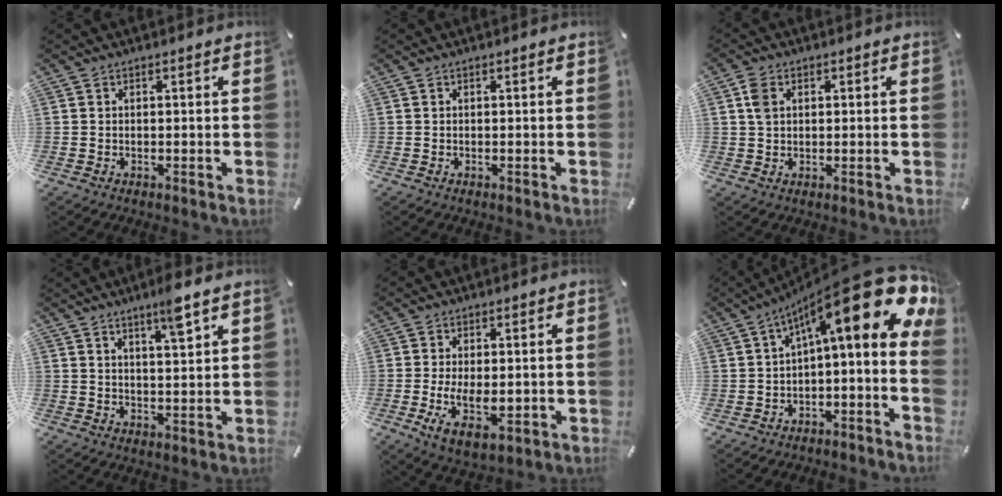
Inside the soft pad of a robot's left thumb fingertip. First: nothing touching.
{"total": 0.0}
{"total": 3.8, "force": [1.3, 2.7, 2.4], "torque": [-0.052, 0.009, 0.024]}
{"total": 5.9, "force": [4.3, 0.5, 4.1], "torque": [-0.067, -0.025, 0.068]}
{"total": 8.6, "force": [-1.3, 4.7, 7.1], "torque": [-0.132, -0.012, -0.020]}
{"total": 21.0, "force": [9.8, 5.2, 17.8], "torque": [-0.260, -0.074, 0.165]}